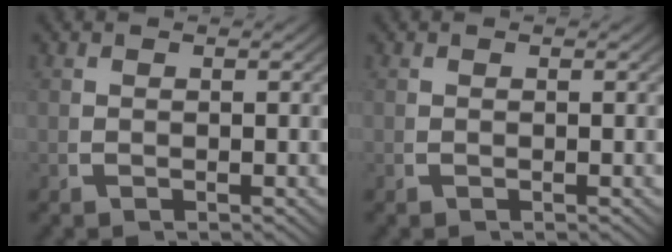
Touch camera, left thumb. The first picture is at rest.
{"total": 0.0}